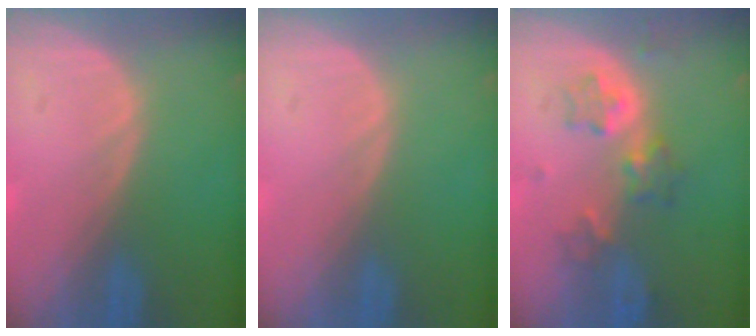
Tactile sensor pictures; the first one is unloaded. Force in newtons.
{"total": 0.0}
{"total": 5.3, "press": 5.2, "slide": 1.2}